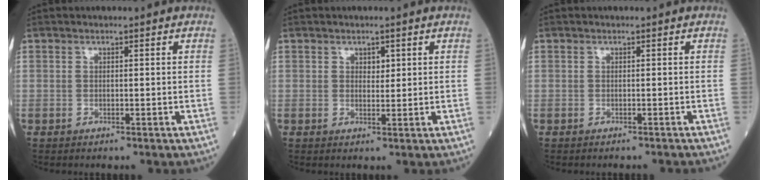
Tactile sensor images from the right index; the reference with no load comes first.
{"total": 1.4, "force": [0.7, 0.9, 0.9], "torque": [-0.008, -0.003, 0.010]}
{"total": 2.4, "force": [-2.3, 0.4, 0.5], "torque": [-0.006, -0.006, -0.029]}